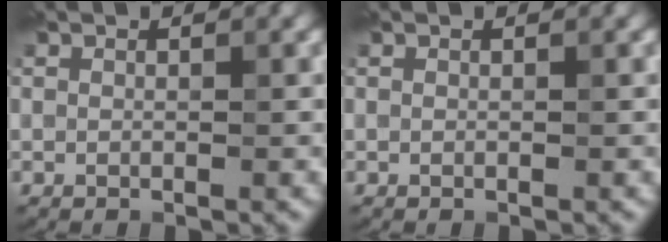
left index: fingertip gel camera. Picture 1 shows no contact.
{"total": 0.0}